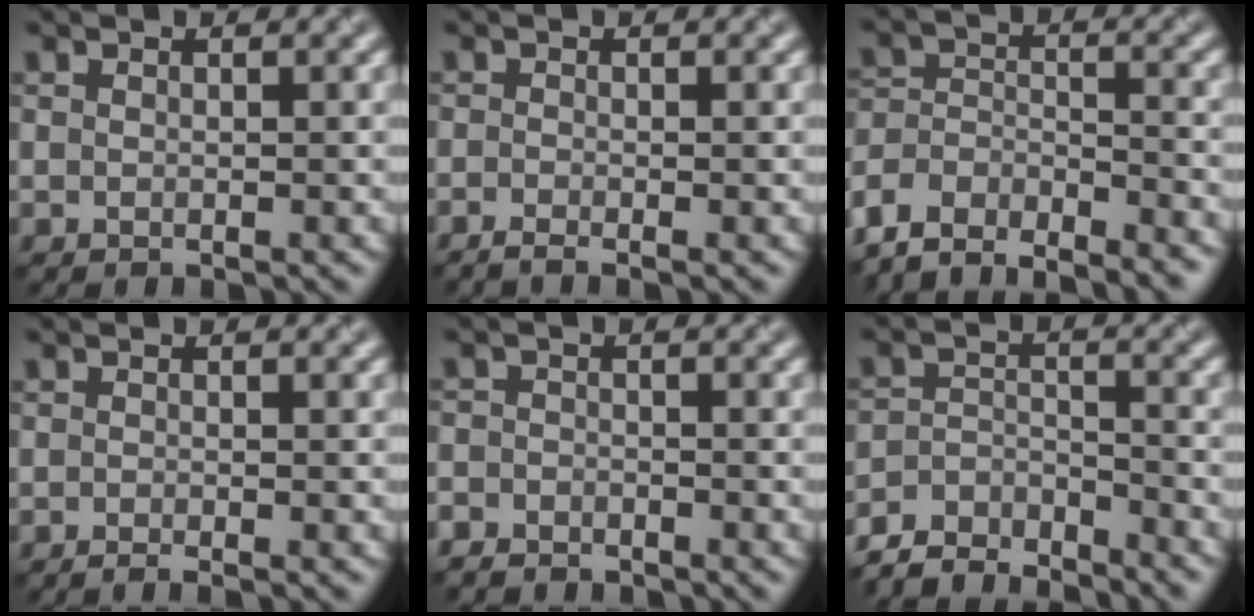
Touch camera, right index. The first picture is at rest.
{"total": 1.3, "force": [-1.0, 0.0, 0.8], "torque": [-0.019, -0.002, -0.023]}
{"total": 7.4, "force": [-7.0, 2.0, 1.7], "torque": [-0.031, -0.007, -0.122]}
{"total": 0.9, "force": [-0.7, -0.2, 0.5], "torque": [-0.011, 0.003, -0.015]}
{"total": 2.8, "force": [-2.7, 0.8, 0.3], "torque": [0.000, 0.000, -0.056]}
{"total": 5.5, "force": [-5.3, 1.2, 1.0], "torque": [-0.021, -0.004, -0.105]}